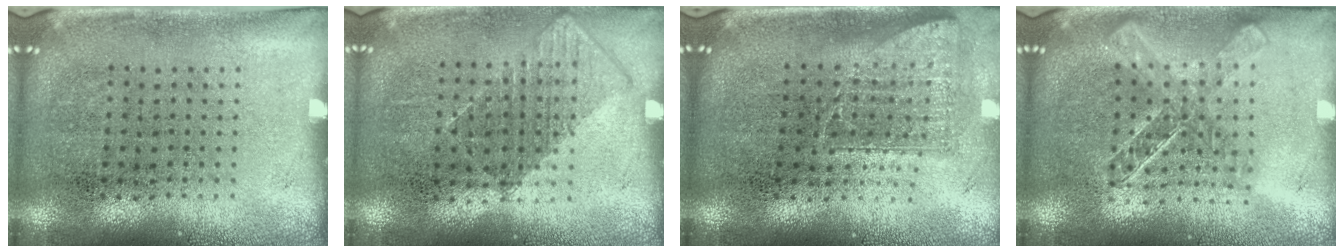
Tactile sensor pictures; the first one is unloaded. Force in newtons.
{"total": 0.8, "press": 0.7, "slide": 0.4}
{"total": 1.6, "press": 1.2, "slide": 1.0}
{"total": 1.8, "press": 1.6, "slide": 0.8}